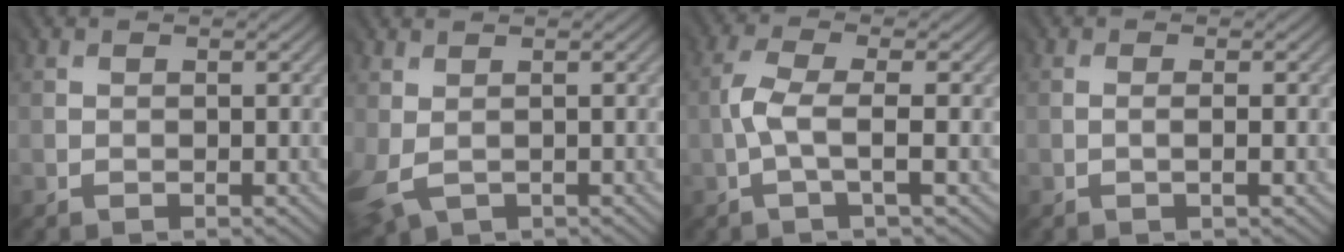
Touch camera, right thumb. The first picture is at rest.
{"total": 3.4, "force": [0.2, 2.4, 2.4], "torque": [-0.083, -0.004, 0.007]}
{"total": 3.2, "force": [-1.1, 0.3, 3.0], "torque": [-0.074, 0.009, -0.026]}
{"total": 0.9, "force": [-0.5, -0.7, 0.2], "torque": [-0.006, 0.001, -0.010]}